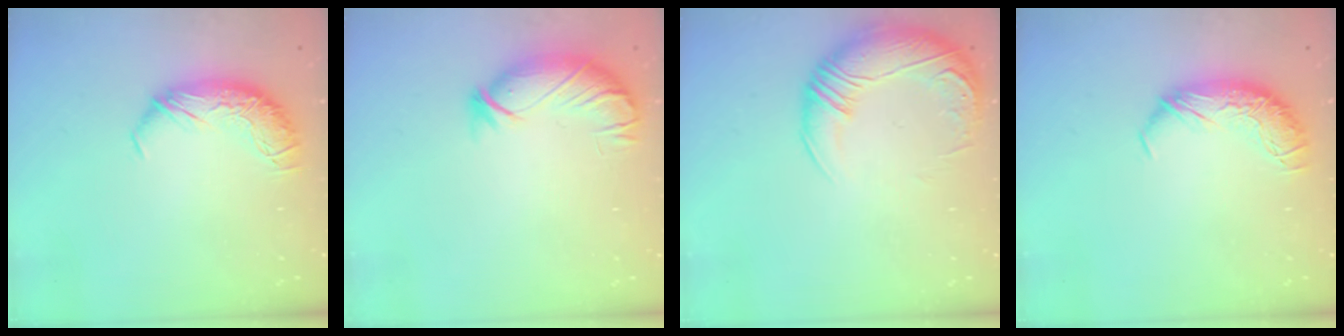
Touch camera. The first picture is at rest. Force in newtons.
{"total": 3.9, "press": 3.4, "slide": 2.0}
{"total": 3.0, "press": 0.1, "slide": 3.0}
{"total": 0.0}